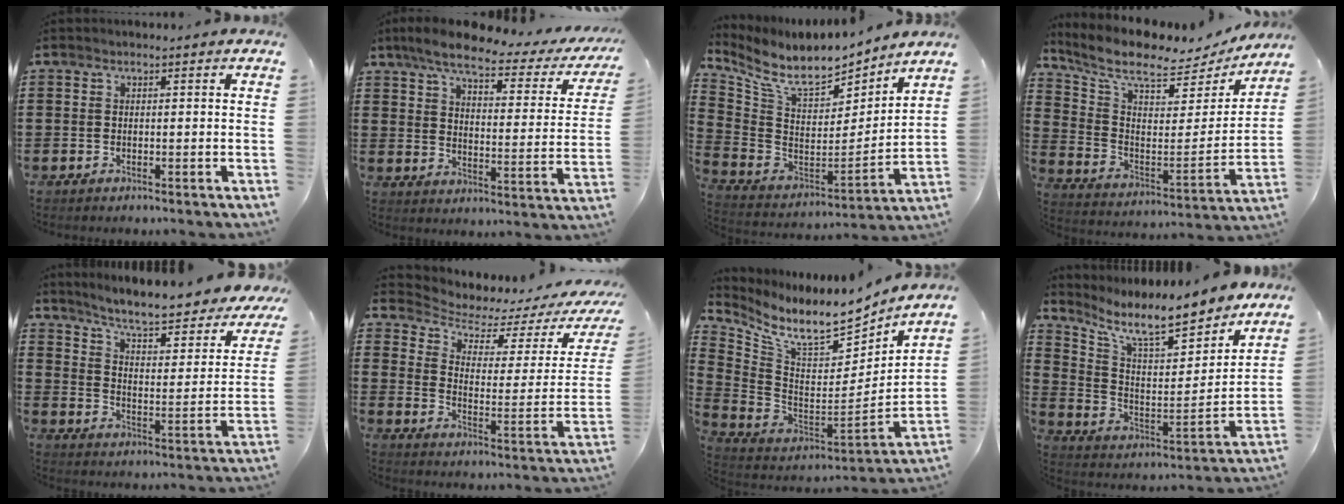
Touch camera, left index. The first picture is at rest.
{"total": 7.0, "force": [5.5, 1.2, 4.1], "torque": [-0.097, -0.024, 0.091]}
{"total": 9.4, "force": [7.8, 3.0, 4.4], "torque": [-0.114, -0.058, 0.135]}
{"total": 8.6, "force": [7.2, 2.1, 4.2], "torque": [-0.117, -0.053, 0.123]}
{"total": 6.4, "force": [5.7, 0.2, 2.8], "torque": [-0.078, -0.042, 0.092]}
{"total": 3.5, "force": [2.8, 1.4, 1.5], "torque": [-0.051, -0.021, 0.041]}
{"total": 9.4, "force": [7.8, 2.1, 4.9], "torque": [-0.122, -0.068, 0.132]}
{"total": 11.1, "force": [9.2, 2.7, 5.6], "torque": [-0.131, -0.063, 0.157]}